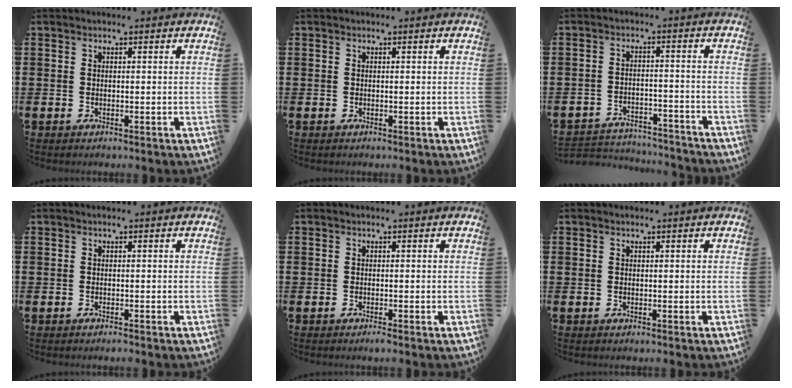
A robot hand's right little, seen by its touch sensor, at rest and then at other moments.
{"total": 0.0}
{"total": 3.5, "force": [-3.4, 0.5, 0.2], "torque": [-0.009, 0.005, -0.074]}
{"total": 0.5, "force": [-0.4, 0.0, 0.3], "torque": [-0.006, -0.003, -0.008]}
{"total": 0.8, "force": [-0.5, 0.0, 0.6], "torque": [-0.009, -0.003, -0.009]}
{"total": 0.0}